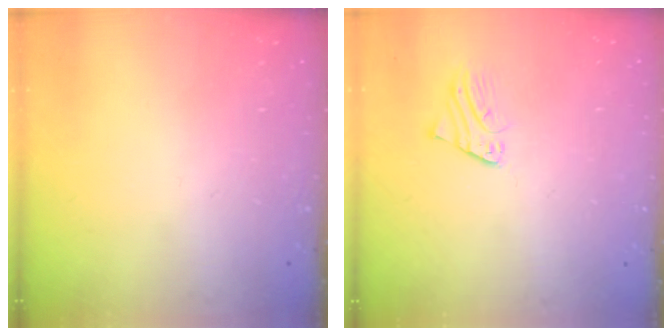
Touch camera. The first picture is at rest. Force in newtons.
{"total": 2.0, "press": 2.0, "slide": 0.1}